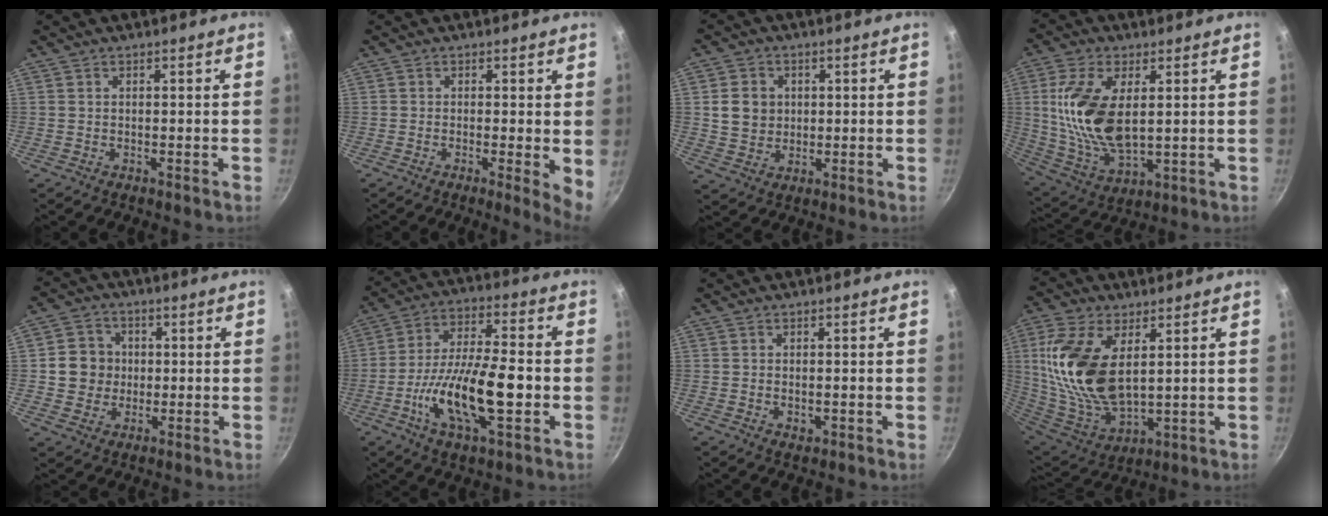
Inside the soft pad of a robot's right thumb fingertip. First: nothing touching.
{"total": 4.5, "force": [-0.2, 0.9, 4.4], "torque": [-0.054, -0.013, -0.005]}
{"total": 6.8, "force": [1.0, 6.0, 3.1], "torque": [-0.030, 0.001, 0.020]}
{"total": 16.0, "force": [2.6, 8.2, 13.5], "torque": [-0.261, -0.015, 0.059]}
{"total": 7.6, "force": [0.4, 7.2, 2.5], "torque": [-0.008, 0.010, 0.000]}
{"total": 17.4, "force": [-4.4, 6.4, 15.6], "torque": [-0.272, 0.028, -0.084]}
{"total": 1.7, "force": [-0.3, 1.1, 1.2], "torque": [-0.018, -0.002, -0.003]}
{"total": 19.6, "force": [4.6, 10.5, 15.9], "torque": [-0.321, -0.026, 0.099]}